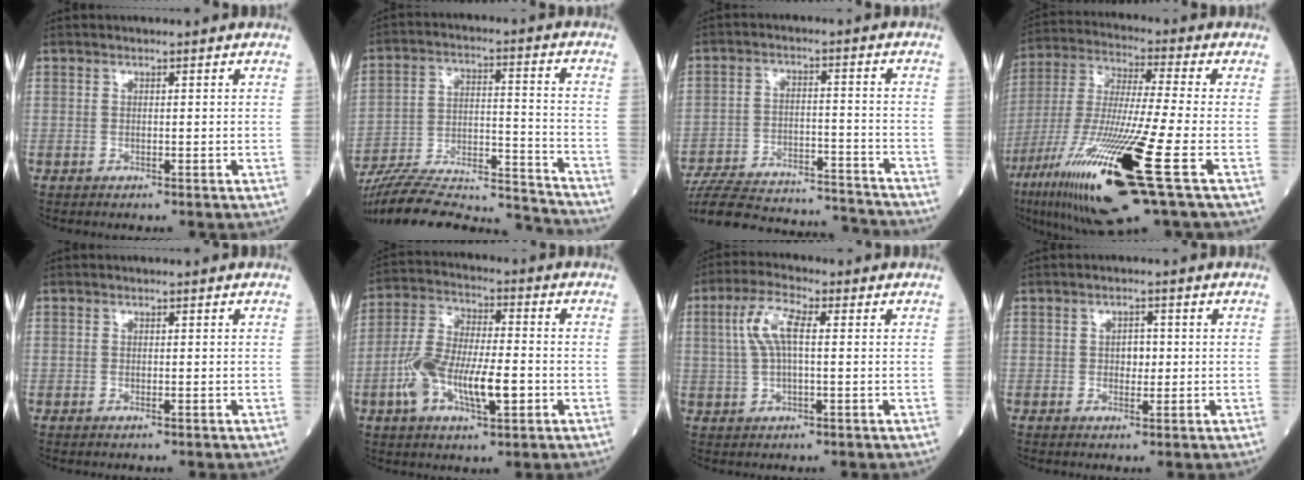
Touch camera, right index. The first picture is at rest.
{"total": 24.6, "force": [-23.2, 2.3, 8.0], "torque": [-0.137, -0.003, -0.356]}
{"total": 22.5, "force": [-21.3, 3.4, 6.2], "torque": [-0.119, -0.006, -0.305]}
{"total": 22.2, "force": [-9.6, 0.8, 20.0], "torque": [-0.395, -0.055, -0.177]}
{"total": 0.0}
{"total": 12.5, "force": [-3.4, 4.1, 11.3], "torque": [-0.228, 0.010, -0.062]}
{"total": 6.4, "force": [1.2, 1.6, 6.1], "torque": [-0.135, 0.020, 0.026]}
{"total": 2.1, "force": [0.0, 1.3, 1.7], "torque": [-0.022, 0.002, 0.000]}